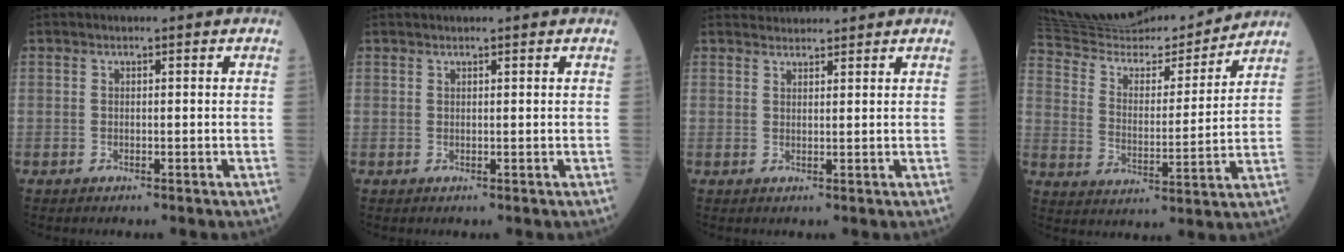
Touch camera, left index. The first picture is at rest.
{"total": 1.5, "force": [1.4, -0.1, 0.3], "torque": [-0.006, 0.017, 0.024]}
{"total": 3.0, "force": [3.0, 0.1, -0.1], "torque": [-0.006, 0.027, 0.054]}
{"total": 21.0, "force": [19.9, 2.0, 6.4], "torque": [-0.116, -0.008, 0.311]}